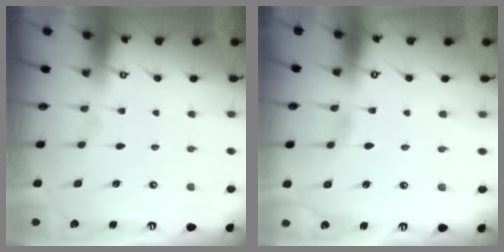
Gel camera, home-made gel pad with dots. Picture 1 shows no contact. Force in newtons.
{"total": 1.6, "press": 1.6, "slide": 0.2}